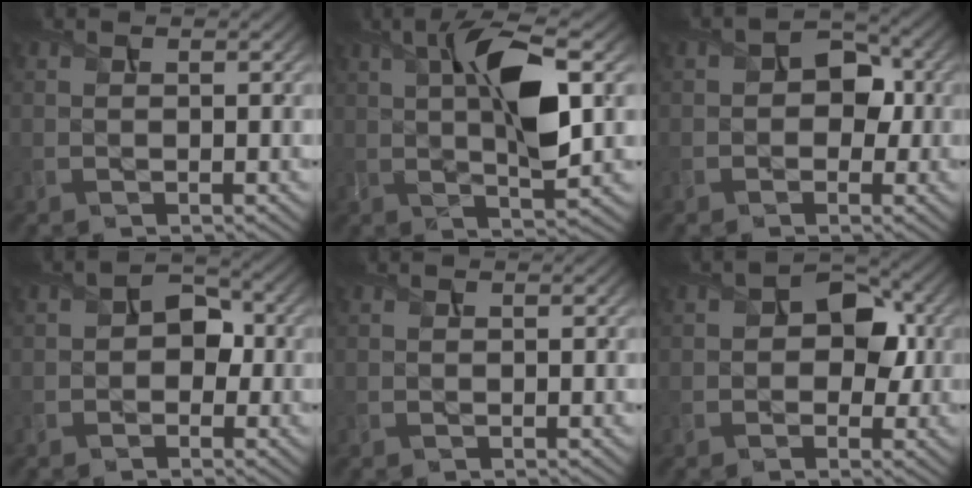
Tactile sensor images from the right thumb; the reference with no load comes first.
{"total": 10.1, "force": [2.2, 2.8, 9.5], "torque": [-0.169, 0.008, 0.035]}
{"total": 3.9, "force": [-0.2, 3.0, 2.5], "torque": [-0.032, 0.002, -0.013]}
{"total": 3.4, "force": [-0.6, 2.6, 2.1], "torque": [-0.029, 0.004, -0.017]}
{"total": 0.0}
{"total": 5.0, "force": [0.1, 3.6, 3.5], "torque": [-0.041, 0.000, -0.007]}